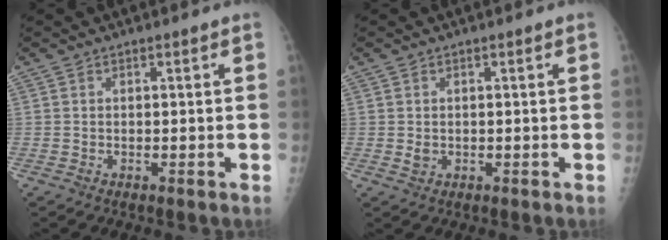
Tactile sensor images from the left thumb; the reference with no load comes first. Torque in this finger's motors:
{"motor_torque": [-0.05, 0.03, 0.17, 0.12, 0.00]}